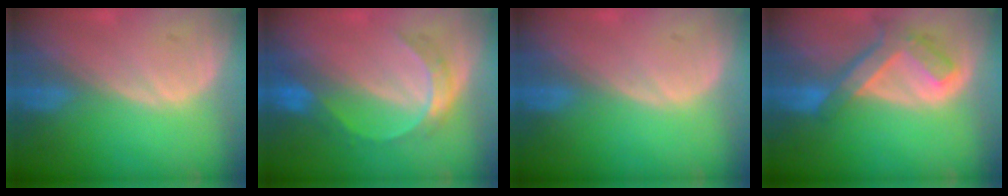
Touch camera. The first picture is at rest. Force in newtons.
{"total": 6.4, "press": 5.5, "slide": 3.2}
{"total": 0.0}
{"total": 7.4, "press": 6.4, "slide": 3.7}